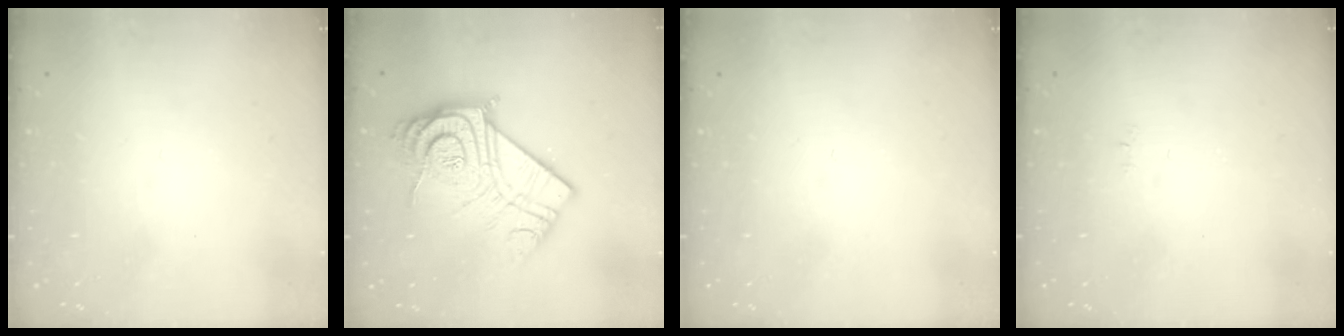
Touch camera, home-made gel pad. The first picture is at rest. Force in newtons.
{"total": 20.8, "press": 20.7, "slide": 1.6}
{"total": 0.0}
{"total": 2.5, "press": 2.5, "slide": 0.3}